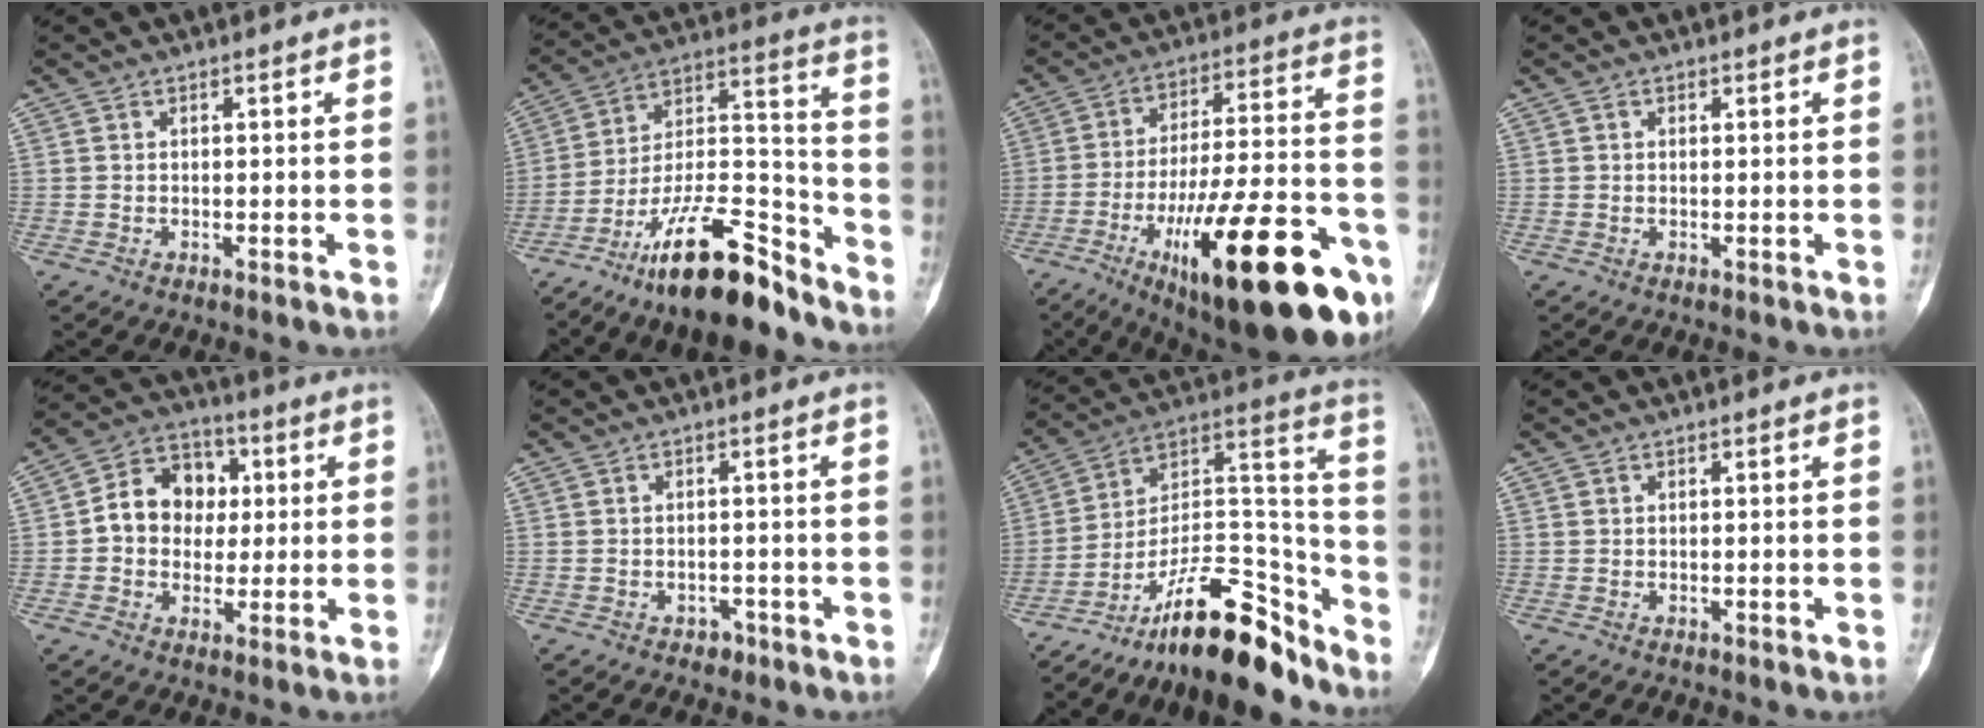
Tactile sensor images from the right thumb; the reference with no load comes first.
{"total": 20.2, "force": [-14.8, 5.9, 12.4], "torque": [-0.205, 0.102, -0.255]}
{"total": 30.0, "force": [-13.5, 8.8, 25.4], "torque": [-0.347, 0.054, -0.196]}
{"total": 0.0}
{"total": 11.4, "force": [0.9, 9.5, 6.3], "torque": [-0.060, 0.021, 0.006]}
{"total": 1.9, "force": [-1.2, 1.2, 0.6], "torque": [-0.001, 0.007, -0.014]}
{"total": 21.5, "force": [-16.8, 6.8, 11.6], "torque": [-0.147, 0.136, -0.282]}
{"total": 0.0}